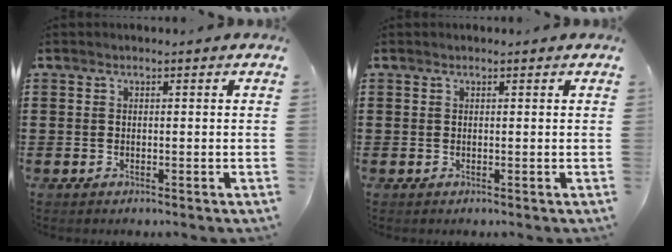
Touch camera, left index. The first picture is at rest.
{"total": 0.0}